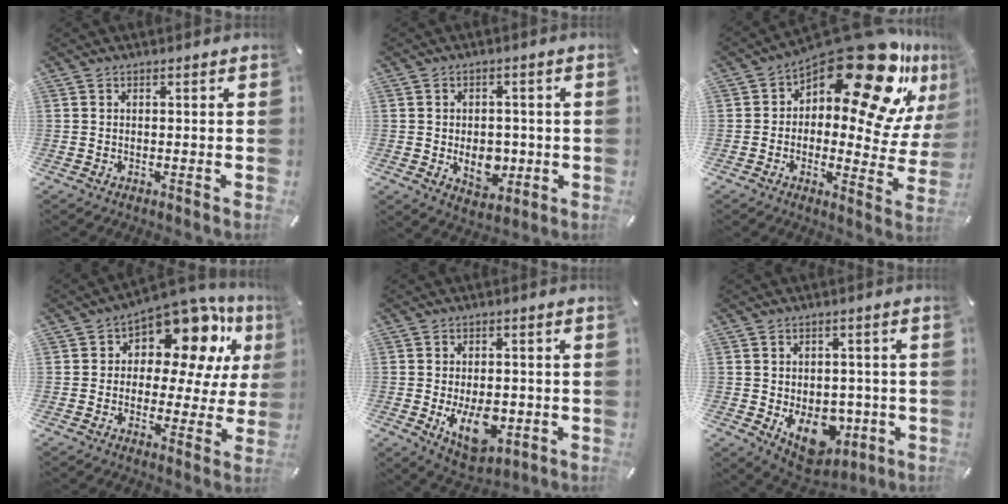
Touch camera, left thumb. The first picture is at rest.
{"total": 7.8, "force": [-1.1, 5.9, 5.0], "torque": [-0.067, -0.001, -0.019]}
{"total": 23.2, "force": [15.0, 9.1, 15.2], "torque": [-0.203, -0.124, 0.246]}
{"total": 14.4, "force": [8.5, 7.7, 8.9], "torque": [-0.133, -0.069, 0.144]}
{"total": 11.2, "force": [-2.4, 6.8, 8.6], "torque": [-0.126, -0.011, -0.037]}
{"total": 13.1, "force": [-3.6, 9.5, 8.2], "torque": [-0.098, -0.002, -0.055]}